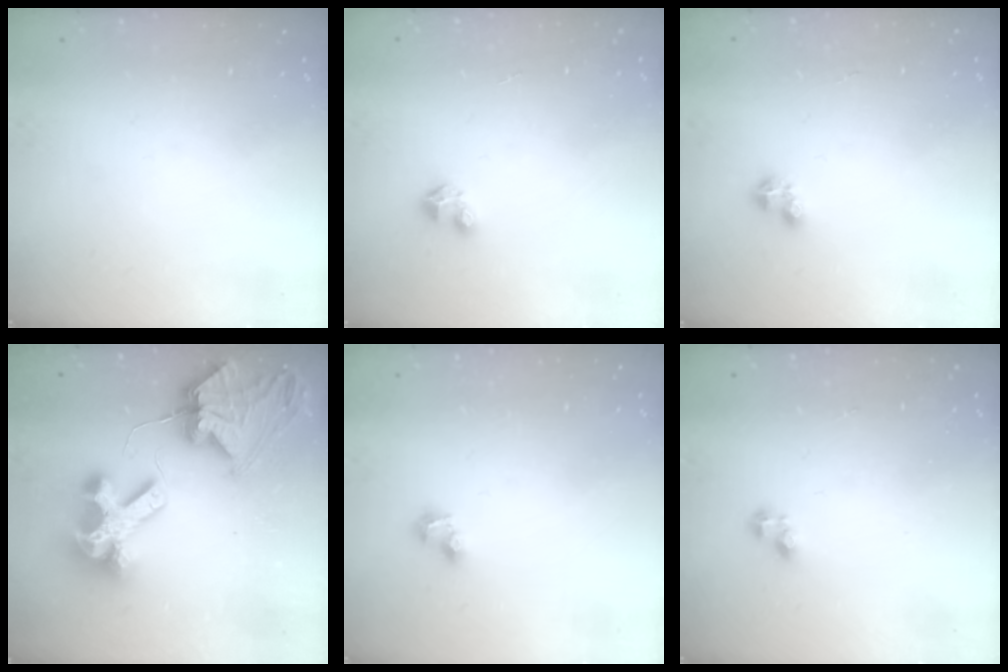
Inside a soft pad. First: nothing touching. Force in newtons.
{"total": 3.3, "press": 3.2, "slide": 0.3}
{"total": 2.7, "press": 2.7, "slide": 0.5}
{"total": 14.4, "press": 14.3, "slide": 1.6}
{"total": 3.7, "press": 3.3, "slide": 1.5}
{"total": 2.8, "press": 2.8, "slide": 0.3}